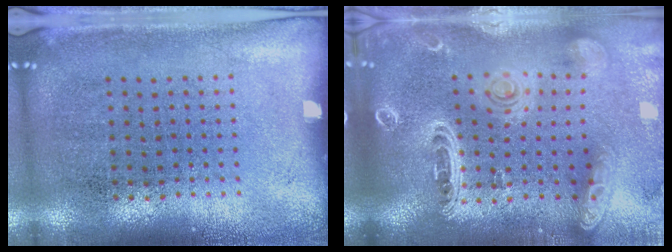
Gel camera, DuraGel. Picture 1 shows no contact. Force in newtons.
{"total": 2.8, "press": 2.4, "slide": 1.4}